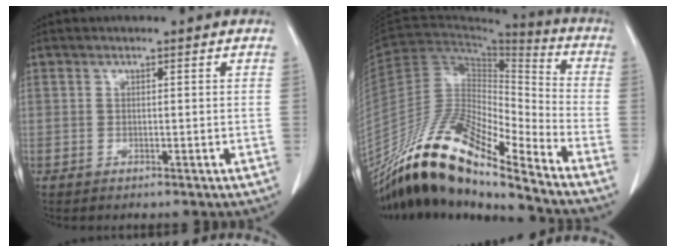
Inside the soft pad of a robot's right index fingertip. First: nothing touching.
{"total": 18.1, "force": [-15.2, 1.7, 9.6], "torque": [-0.177, 0.025, -0.282]}